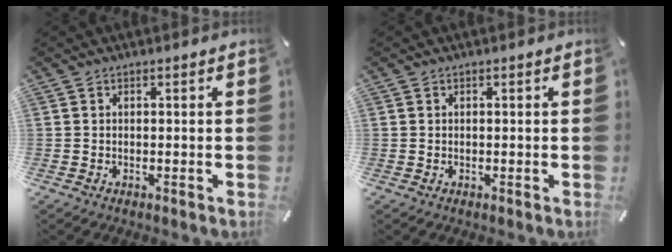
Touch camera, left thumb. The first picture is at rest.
{"total": 0.0}